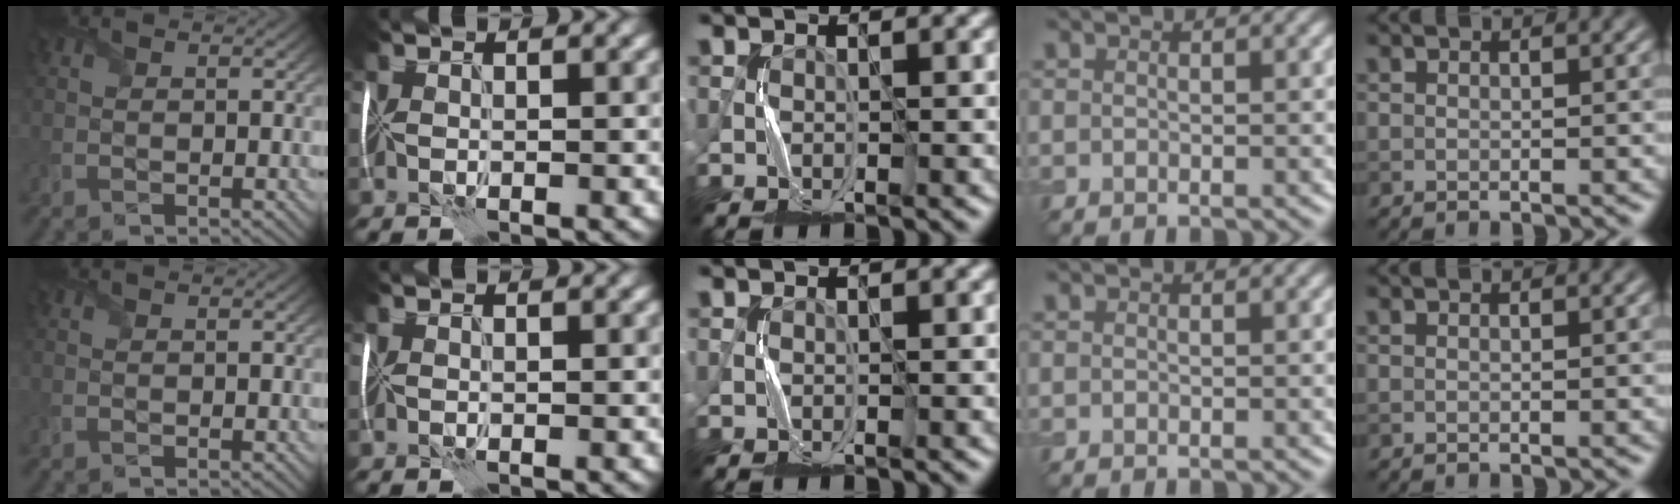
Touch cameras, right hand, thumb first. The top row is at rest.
{}